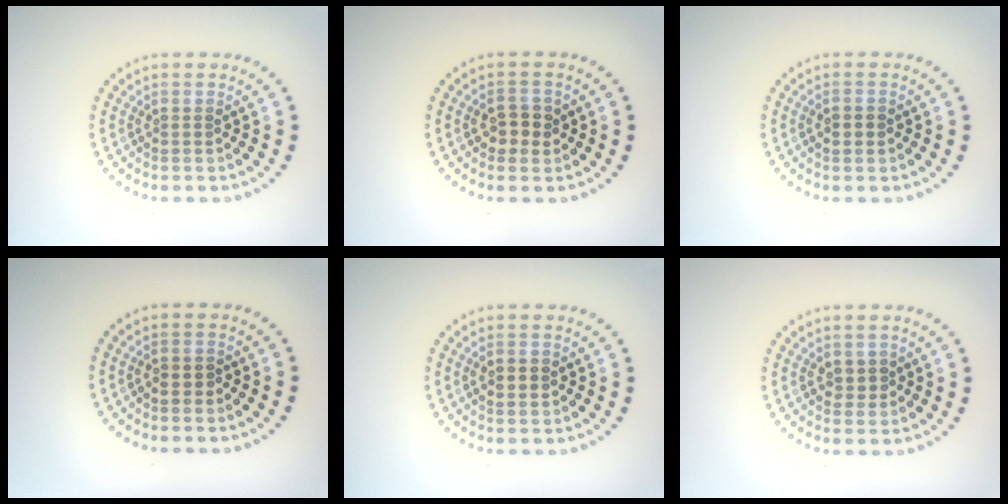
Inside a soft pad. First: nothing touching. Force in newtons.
{"total": 2.3, "press": 2.3, "slide": 0.3}
{"total": 1.8, "press": 1.8, "slide": 0.0}
{"total": 0.7, "press": 0.5, "slide": 0.4}
{"total": 2.1, "press": 2.1, "slide": 0.1}
{"total": 1.2, "press": 1.2, "slide": 0.2}